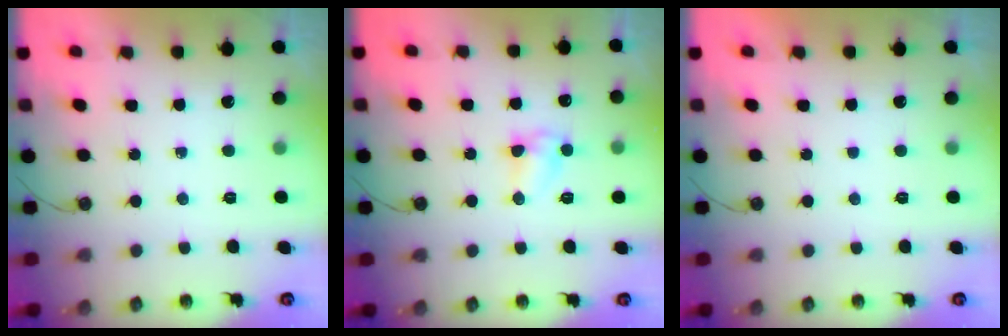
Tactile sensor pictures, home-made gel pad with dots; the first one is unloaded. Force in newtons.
{"total": 6.1, "press": 6.1, "slide": 0.6}
{"total": 0.0}